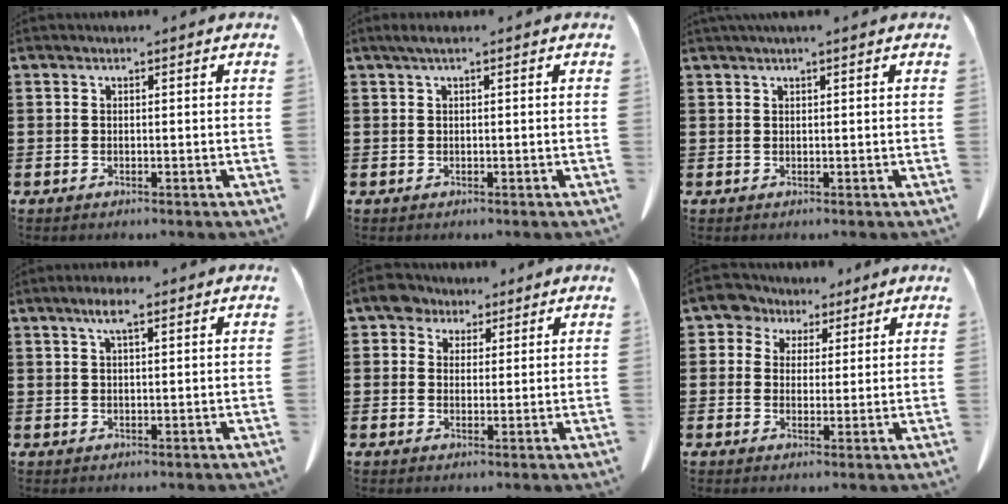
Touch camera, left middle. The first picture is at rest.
{"total": 1.2, "force": [0.1, 0.1, 1.2], "torque": [-0.019, -0.001, 0.003]}
{"total": 1.0, "force": [0.7, 0.0, 0.6], "torque": [-0.013, 0.000, 0.013]}
{"total": 3.4, "force": [1.8, 0.7, 2.8], "torque": [-0.058, 0.008, 0.029]}
{"total": 4.2, "force": [2.9, 2.8, 1.2], "torque": [-0.032, 0.010, 0.052]}
{"total": 4.8, "force": [3.1, 3.6, 0.6], "torque": [-0.030, 0.002, 0.053]}